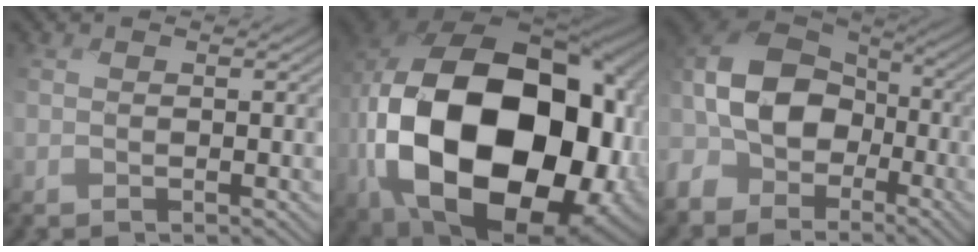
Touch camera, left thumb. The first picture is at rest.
{"total": 24.2, "force": [-4.0, 15.9, 17.8], "torque": [-0.403, -0.072, -0.022]}
{"total": 12.1, "force": [-3.7, 8.6, 7.7], "torque": [-0.188, -0.010, -0.091]}